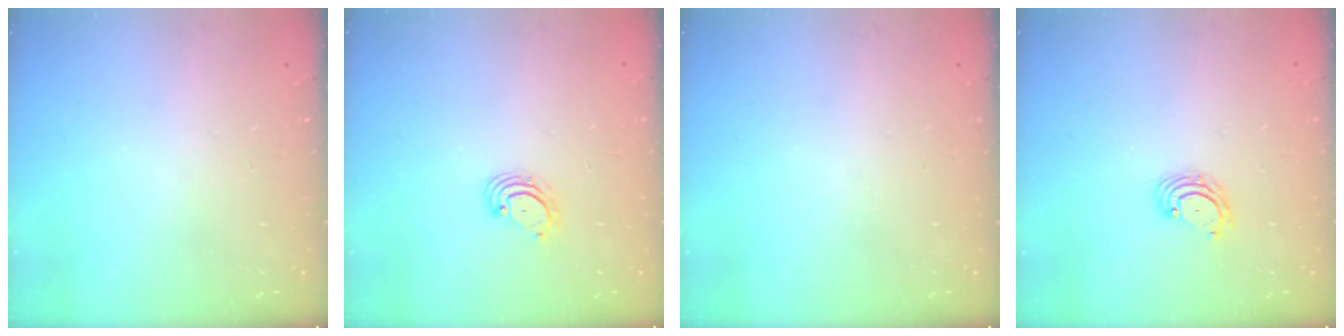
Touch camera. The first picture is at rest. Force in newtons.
{"total": 3.2, "press": 3.1, "slide": 0.4}
{"total": 0.0}
{"total": 2.8, "press": 2.8, "slide": 0.3}